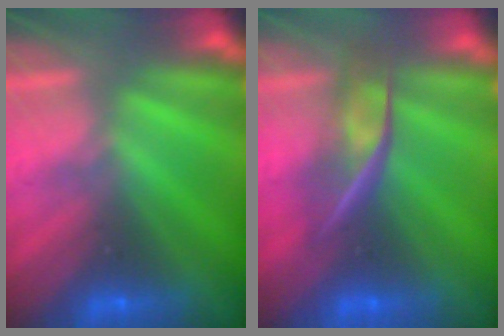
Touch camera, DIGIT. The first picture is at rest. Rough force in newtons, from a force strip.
{"total": 2.4}